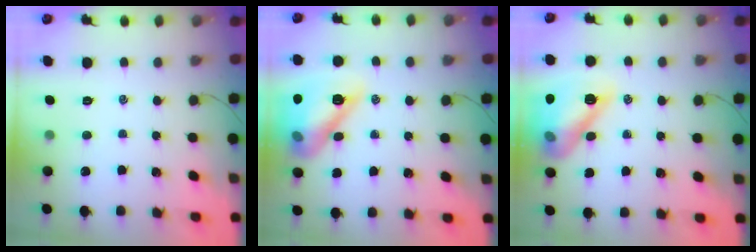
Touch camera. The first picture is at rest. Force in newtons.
{"total": 15.8, "press": 15.6, "slide": 2.2}
{"total": 15.4, "press": 15.2, "slide": 2.3}